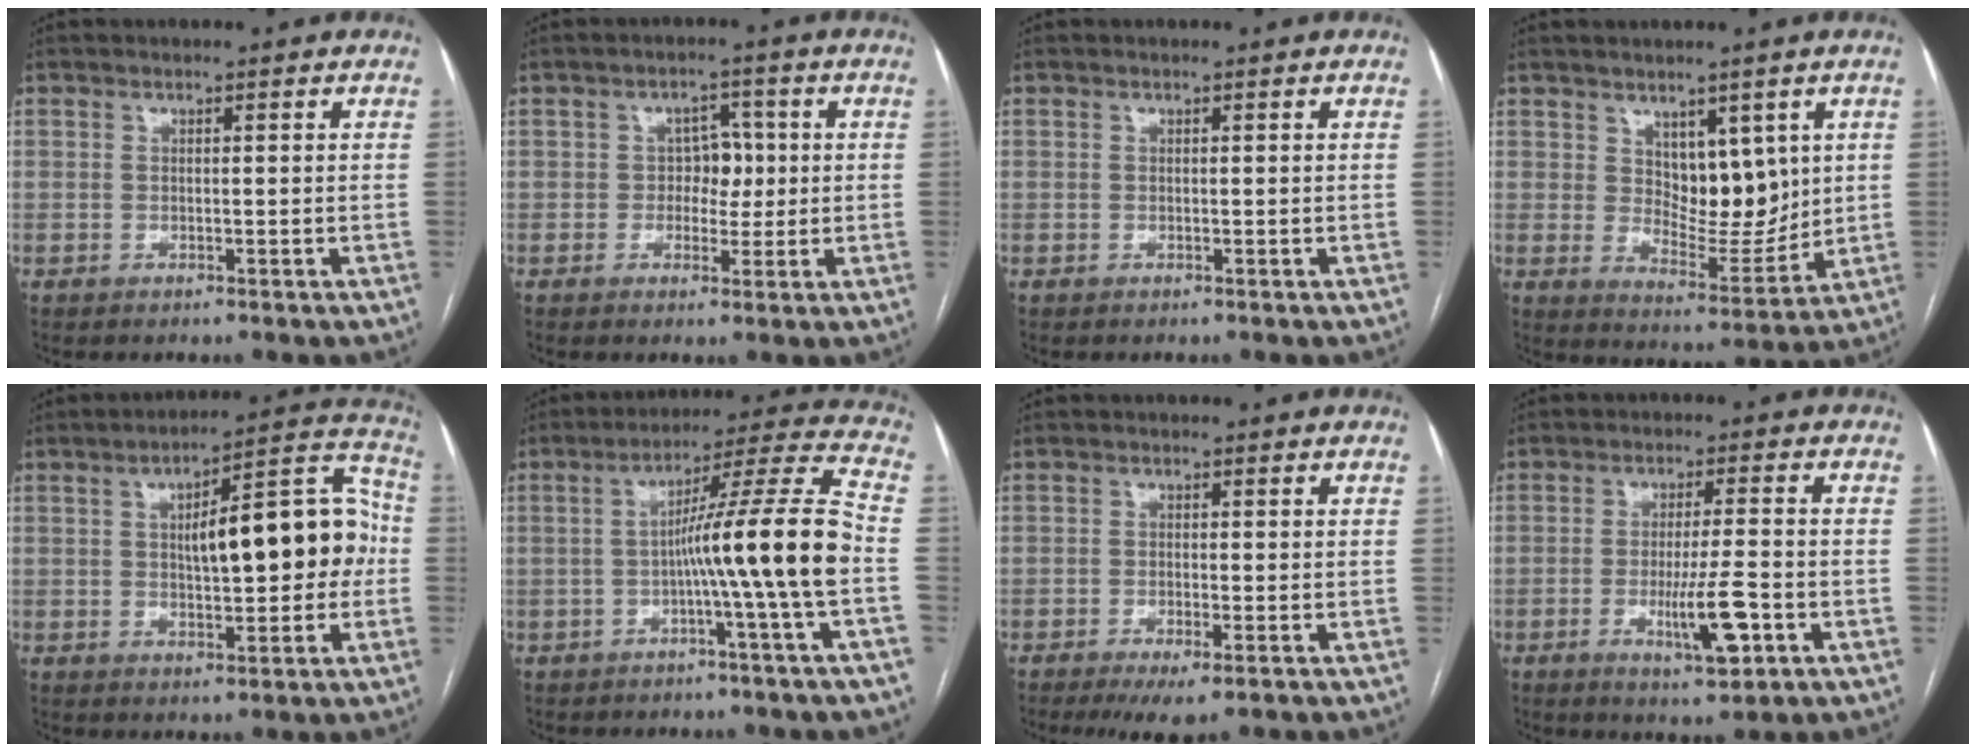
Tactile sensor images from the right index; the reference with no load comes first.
{"total": 4.0, "force": [0.0, 3.0, 2.7], "torque": [-0.026, 0.013, -0.001]}
{"total": 0.0}
{"total": 8.1, "force": [2.8, 4.4, 6.2], "torque": [-0.091, -0.004, 0.060]}
{"total": 15.2, "force": [0.7, 4.8, 14.4], "torque": [-0.195, 0.046, 0.016]}
{"total": 13.1, "force": [-2.7, -2.2, 12.6], "torque": [-0.192, 0.016, -0.049]}
{"total": 4.4, "force": [-2.4, 0.8, 3.6], "torque": [-0.062, -0.011, -0.037]}
{"total": 8.1, "force": [-2.9, 1.0, 7.6], "torque": [-0.126, -0.013, -0.042]}